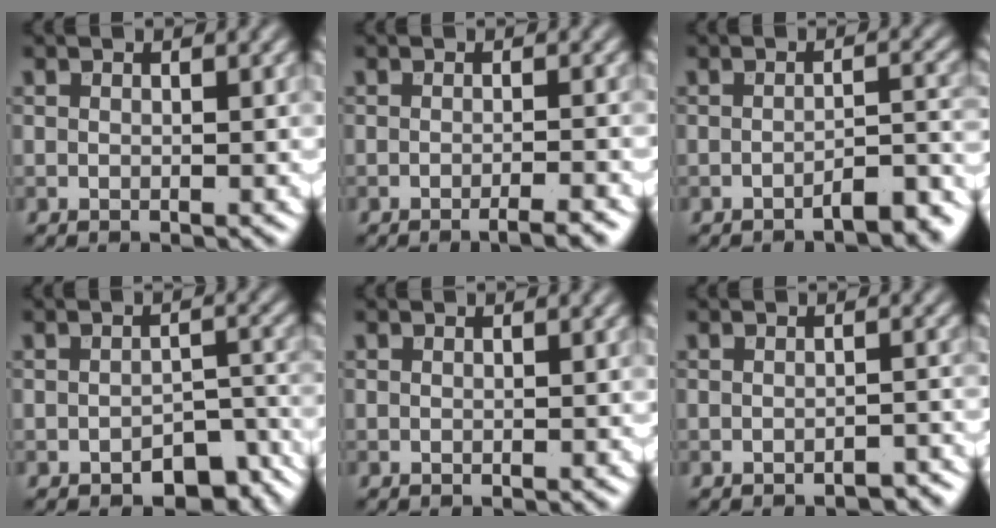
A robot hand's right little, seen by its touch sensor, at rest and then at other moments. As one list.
[{"total": 2.5, "force": [-1.6, 0.5, 1.9], "torque": [-0.017, 0.003, -0.031]}, {"total": 3.7, "force": [-2.7, 0.9, 2.3], "torque": [-0.026, 0.008, -0.041]}, {"total": 5.3, "force": [-3.4, 2.8, 3.0], "torque": [-0.026, -0.007, -0.045]}, {"total": 0.0}, {"total": 1.6, "force": [-1.4, 0.5, 0.6], "torque": [-0.006, 0.004, -0.018]}]